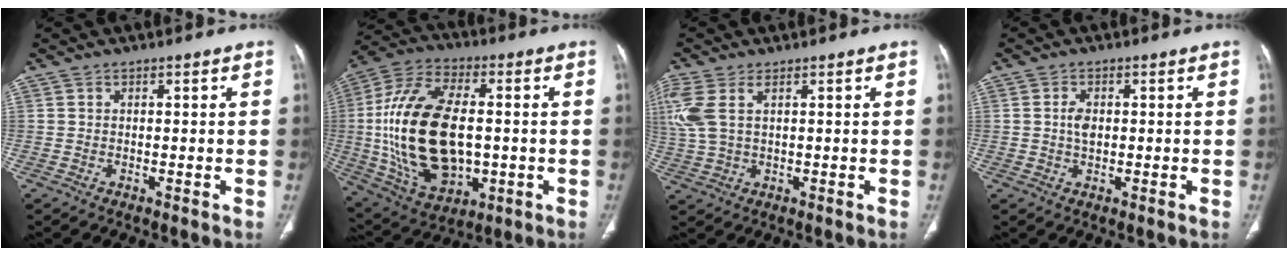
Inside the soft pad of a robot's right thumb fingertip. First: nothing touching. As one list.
[{"total": 24.6, "force": [-0.3, 14.1, 20.2], "torque": [-0.393, 0.004, 0.010]}, {"total": 8.6, "force": [2.8, 4.5, 6.8], "torque": [-0.194, 0.016, 0.067]}, {"total": 2.7, "force": [0.2, 1.7, 2.1], "torque": [-0.037, 0.001, 0.003]}]